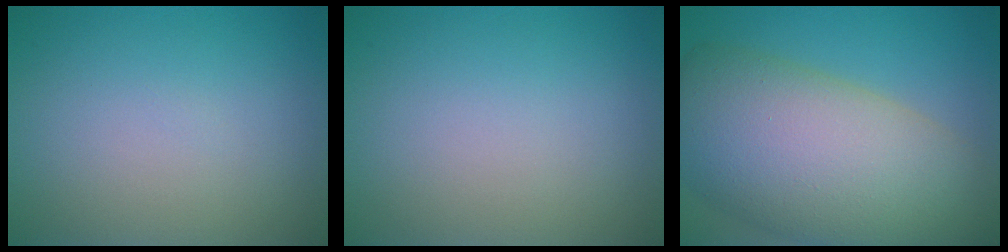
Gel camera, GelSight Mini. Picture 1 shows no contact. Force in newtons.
{"total": 0.0}
{"total": 14.7, "press": 14.6, "slide": 1.0}